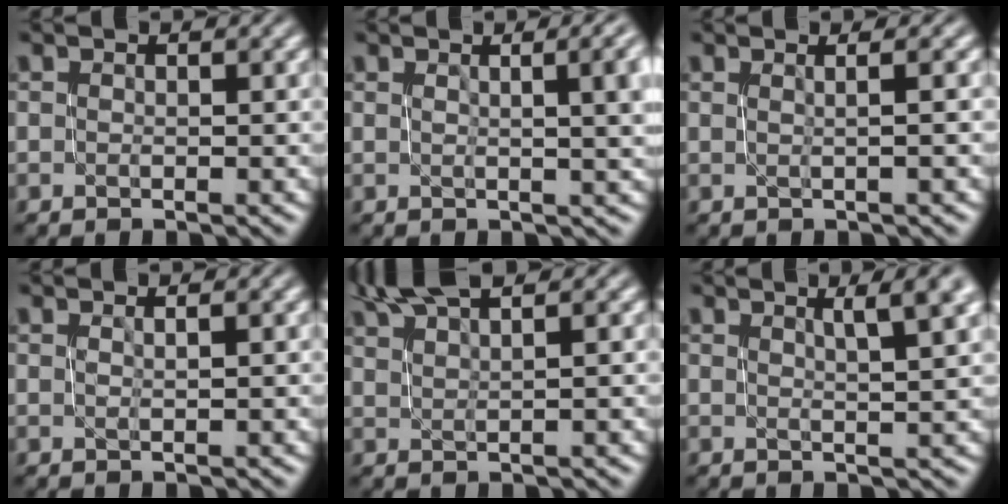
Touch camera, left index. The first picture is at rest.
{"total": 6.9, "force": [1.3, 3.0, 6.1], "torque": [-0.030, 0.014, 0.011]}
{"total": 1.5, "force": [0.2, 0.5, 1.4], "torque": [-0.017, 0.005, -0.006]}
{"total": 0.6, "force": [0.2, 0.2, 0.6], "torque": [-0.003, 0.003, -0.001]}
{"total": 3.7, "force": [3.1, 0.4, 2.0], "torque": [-0.026, 0.009, 0.052]}
{"total": 4.6, "force": [1.9, 1.1, 4.0], "torque": [-0.039, 0.009, 0.023]}